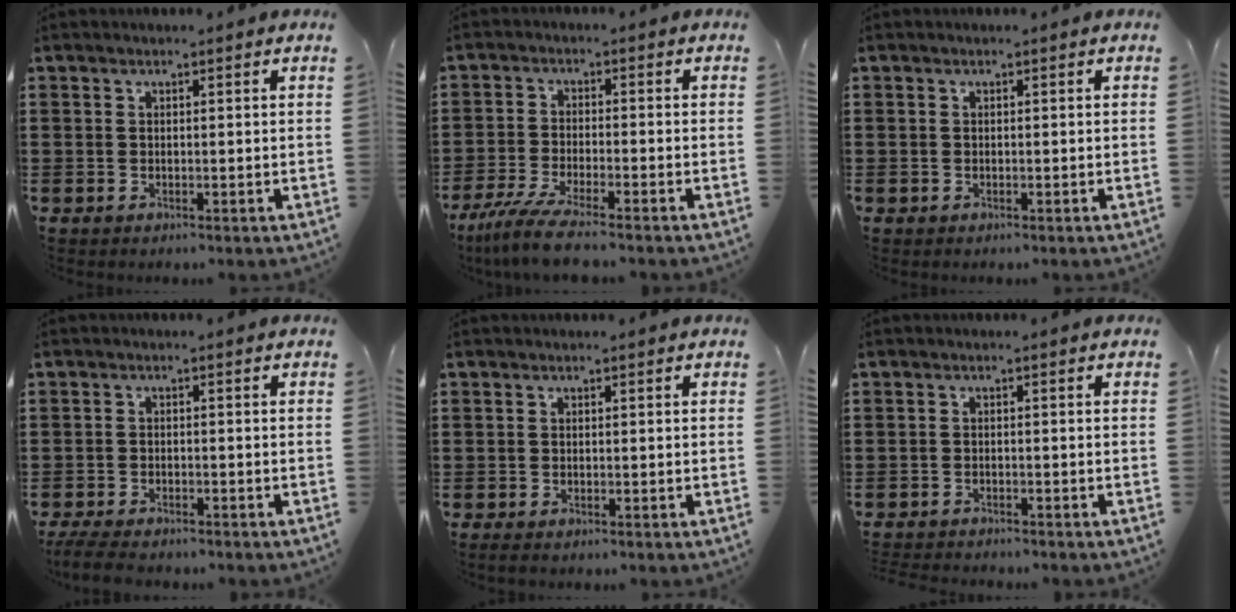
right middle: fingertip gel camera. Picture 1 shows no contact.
{"total": 5.6, "force": [-4.7, -0.1, 3.0], "torque": [-0.077, -0.021, -0.095]}
{"total": 0.0}
{"total": 3.1, "force": [-3.0, 0.4, 0.9], "torque": [-0.031, -0.003, -0.066]}
{"total": 0.5, "force": [-0.4, 0.2, 0.3], "torque": [-0.007, -0.003, -0.006]}
{"total": 1.6, "force": [-1.6, 0.1, 0.0], "torque": [-0.004, 0.000, -0.035]}